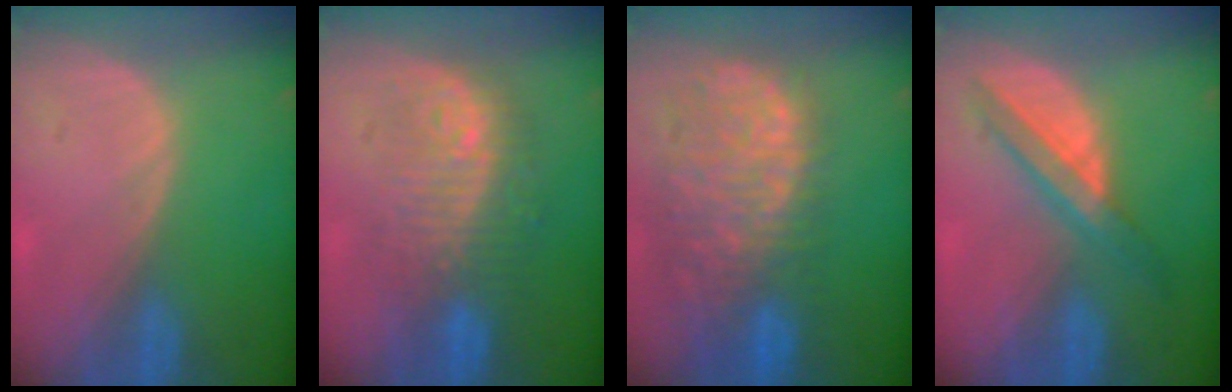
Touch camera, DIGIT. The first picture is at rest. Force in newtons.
{"total": 9.5, "press": 9.4, "slide": 1.0}
{"total": 13.1, "press": 10.9, "slide": 7.3}
{"total": 5.7, "press": 5.6, "slide": 1.3}